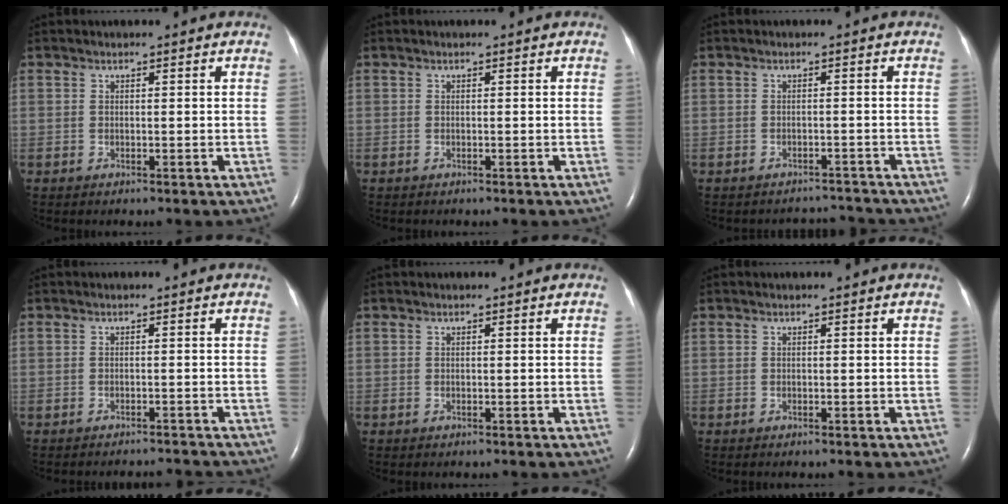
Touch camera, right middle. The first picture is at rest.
{"total": 0.0}
{"total": 3.4, "force": [-3.2, 0.4, -1.0], "torque": [0.014, 0.006, -0.040]}
{"total": 4.3, "force": [-4.3, 0.3, 0.2], "torque": [-0.003, -0.006, -0.051]}
{"total": 0.0}
{"total": 0.0}